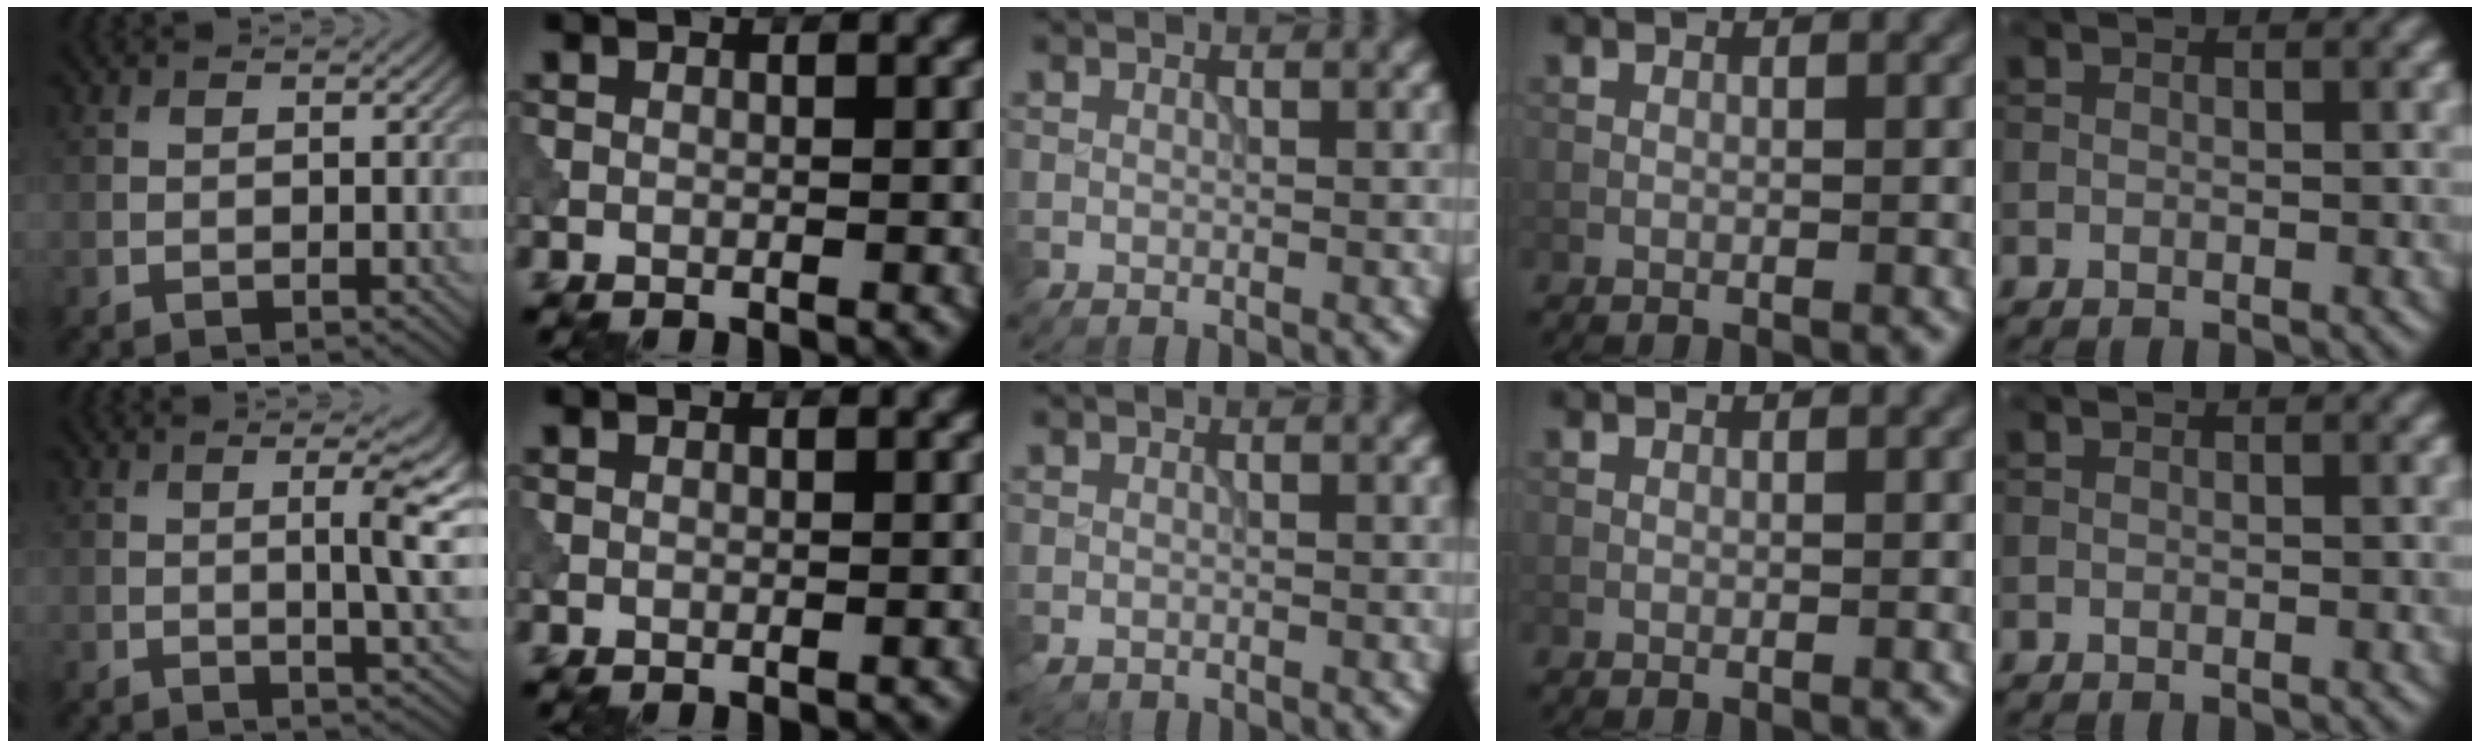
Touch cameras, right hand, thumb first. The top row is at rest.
{"thumb": {"total": 6.1, "force": [0.8, 1.4, 5.9], "torque": [-0.092, 0.004, 0.015]}, "middle": {"total": 0.8, "force": [-0.5, 0.5, 0.3], "torque": [-0.007, -0.005, -0.010]}}